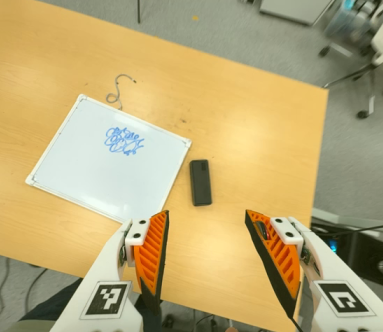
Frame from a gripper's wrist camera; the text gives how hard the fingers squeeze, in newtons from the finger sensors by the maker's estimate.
{"total": 0.0}